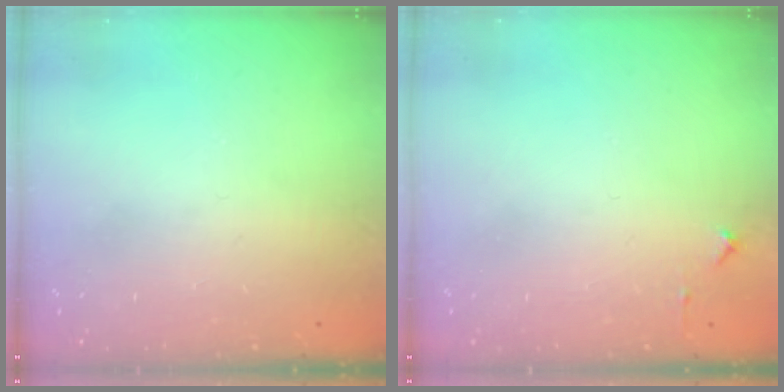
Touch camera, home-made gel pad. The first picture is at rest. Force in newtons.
{"total": 3.0, "press": 3.0, "slide": 0.4}